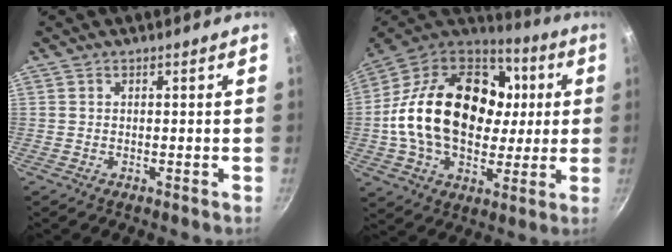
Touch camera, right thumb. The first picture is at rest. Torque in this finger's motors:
{"motor_torque": [0.06, 3.64, 1.70, -1.07, 0.29]}